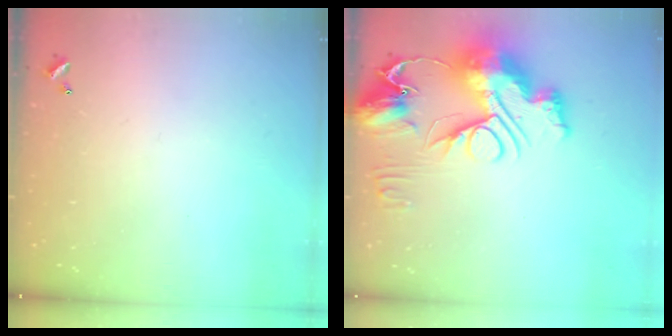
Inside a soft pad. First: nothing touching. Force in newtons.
{"total": 20.0, "press": 19.9, "slide": 1.9}